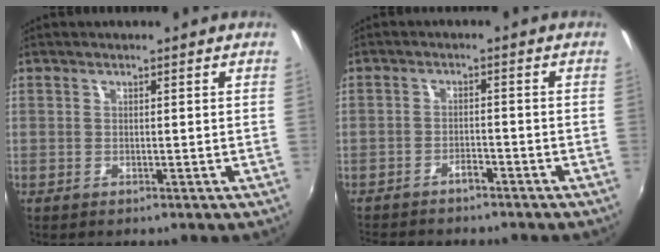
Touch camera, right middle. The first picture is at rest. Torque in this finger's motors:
{"motor_torque": [1.07, -1.07, 0.10, 0.07]}